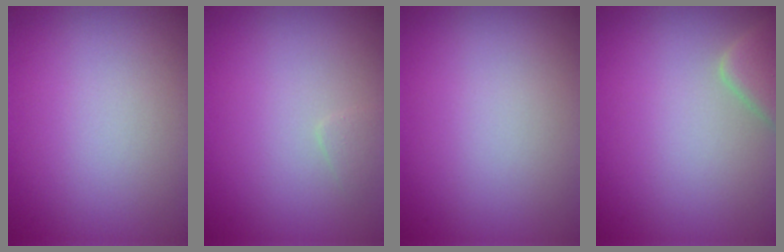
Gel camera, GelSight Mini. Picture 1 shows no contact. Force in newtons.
{"total": 0.7, "press": 0.7, "slide": 0.0}
{"total": 0.0}
{"total": 3.0, "press": 3.0, "slide": 0.3}